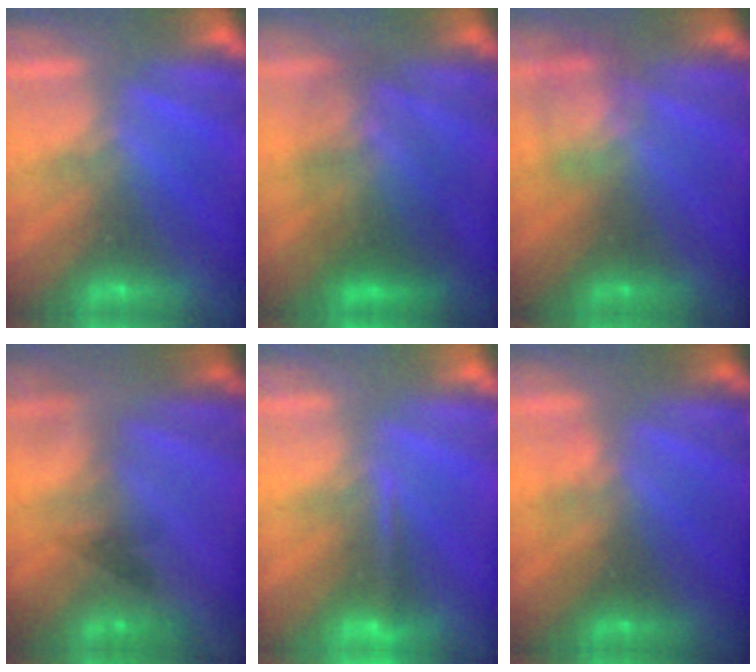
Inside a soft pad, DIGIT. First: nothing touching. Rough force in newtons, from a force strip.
{"total": 3.6}
{"total": 2.2}
{"total": 2.2}
{"total": 1.1}
{"total": 3.6}